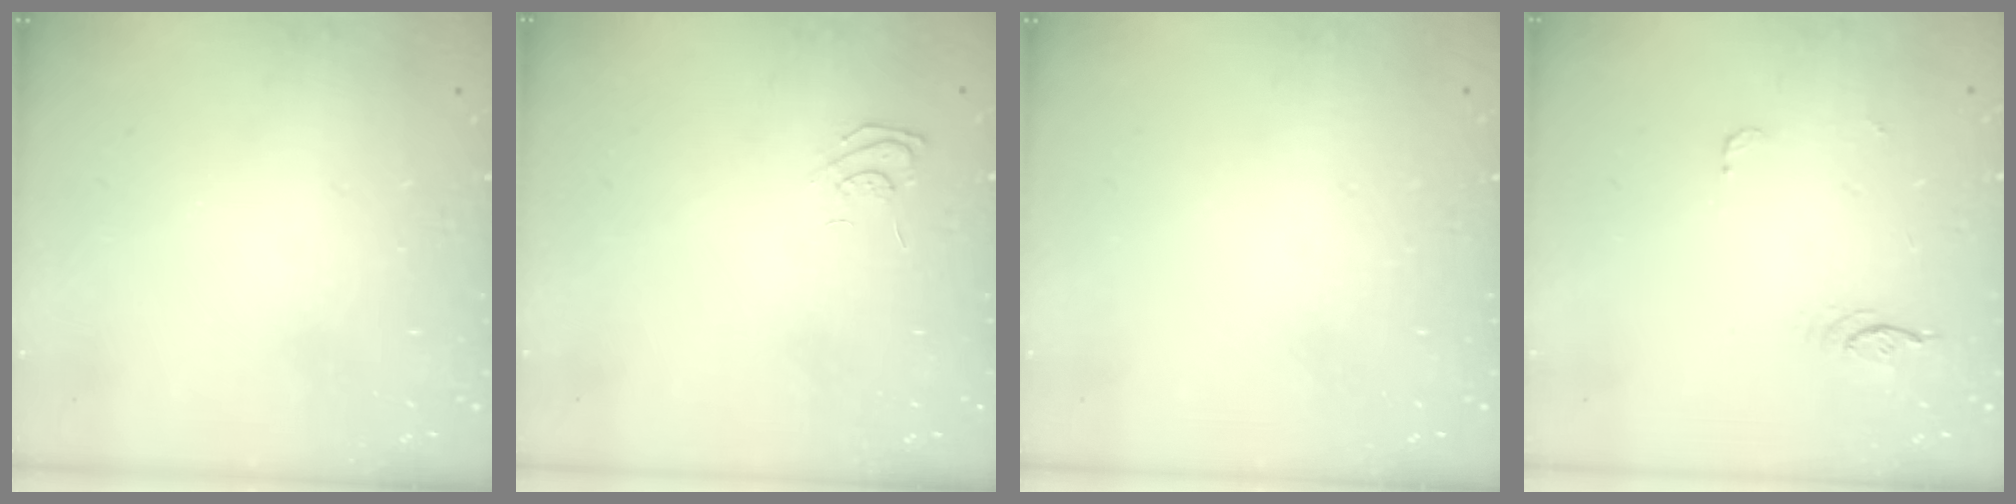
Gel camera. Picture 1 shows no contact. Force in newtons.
{"total": 6.1, "press": 5.9, "slide": 1.4}
{"total": 0.0}
{"total": 3.8, "press": 3.4, "slide": 1.6}